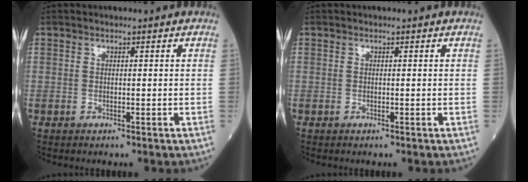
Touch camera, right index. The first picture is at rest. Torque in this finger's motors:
{"motor_torque": [0.00, 0.00, -0.01, -0.01]}